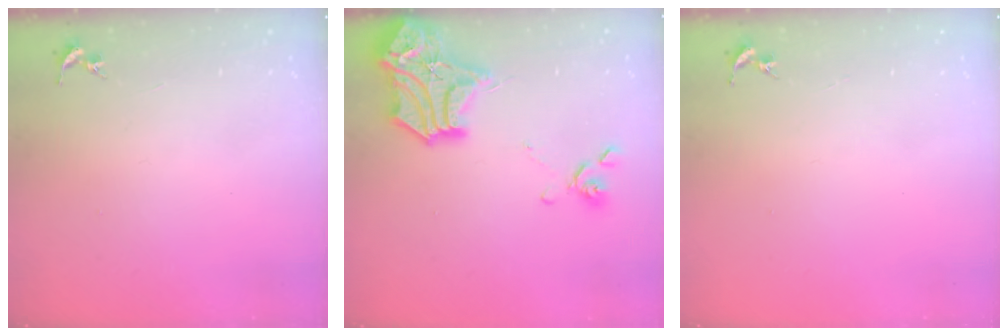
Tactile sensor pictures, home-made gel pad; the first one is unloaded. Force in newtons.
{"total": 19.5, "press": 19.4, "slide": 2.1}
{"total": 0.0}